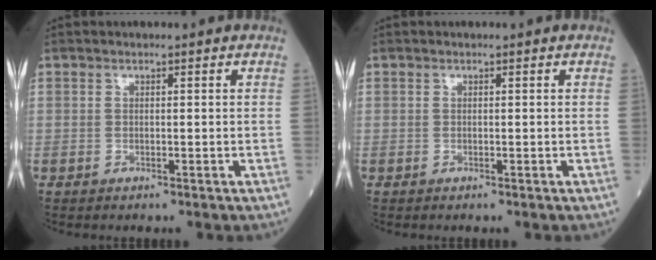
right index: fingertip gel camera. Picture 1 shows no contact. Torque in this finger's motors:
{"motor_torque": [0.00, 0.00, -0.01, -0.01]}